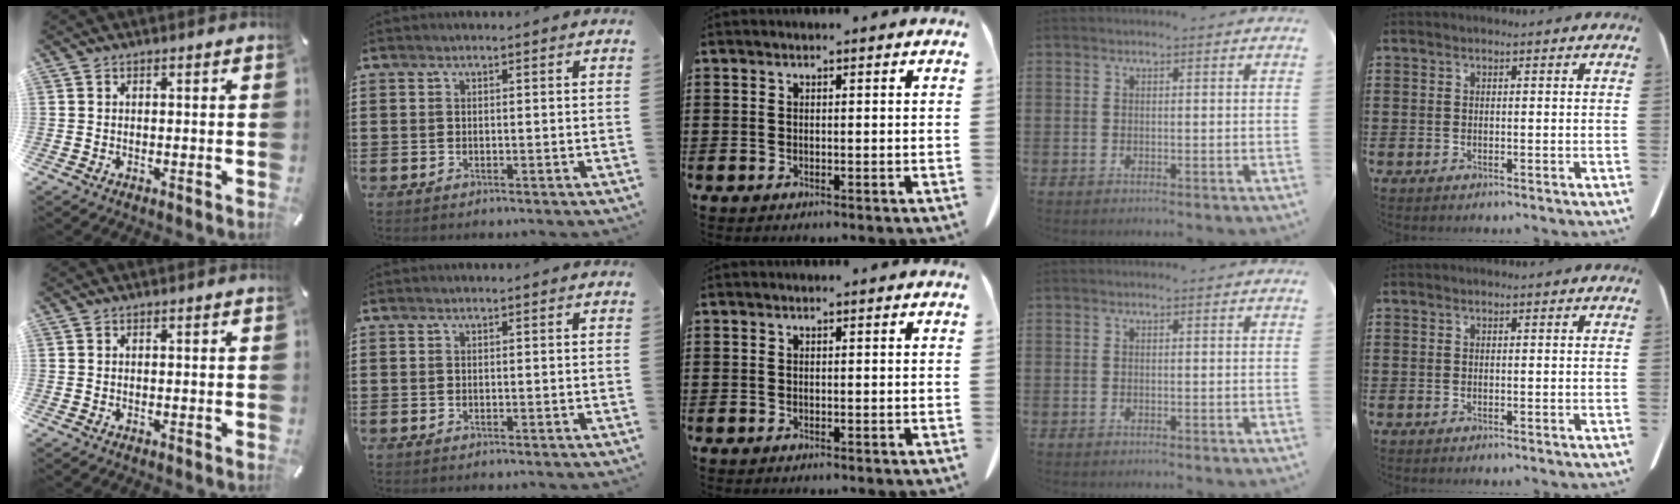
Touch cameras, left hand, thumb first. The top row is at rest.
{}